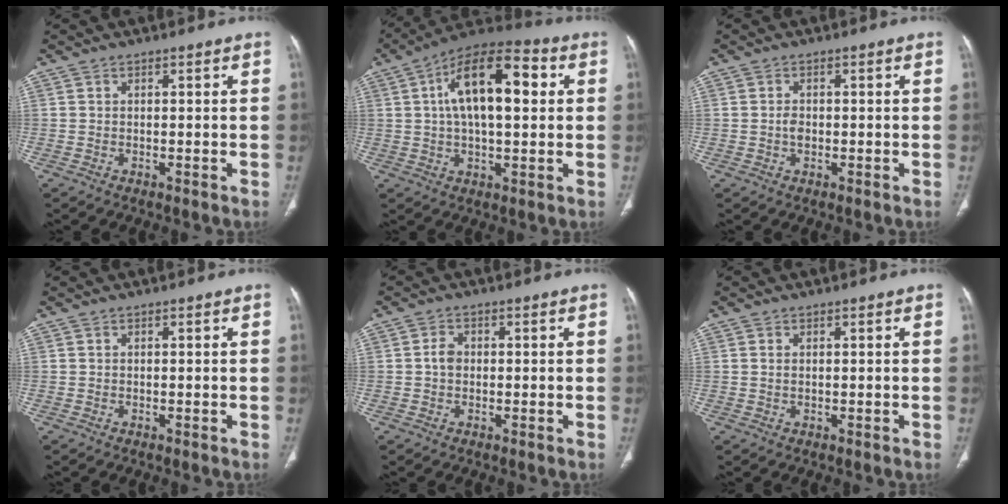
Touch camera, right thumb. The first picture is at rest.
{"total": 17.1, "force": [3.6, 7.8, 14.8], "torque": [-0.230, 0.023, 0.051]}
{"total": 1.8, "force": [-0.2, 1.2, 1.3], "torque": [-0.022, 0.003, -0.004]}
{"total": 0.0}
{"total": 2.3, "force": [0.0, 1.8, 1.5], "torque": [-0.021, 0.008, -0.005]}
{"total": 0.7, "force": [0.2, 0.4, 0.5], "torque": [-0.015, 0.002, 0.006]}